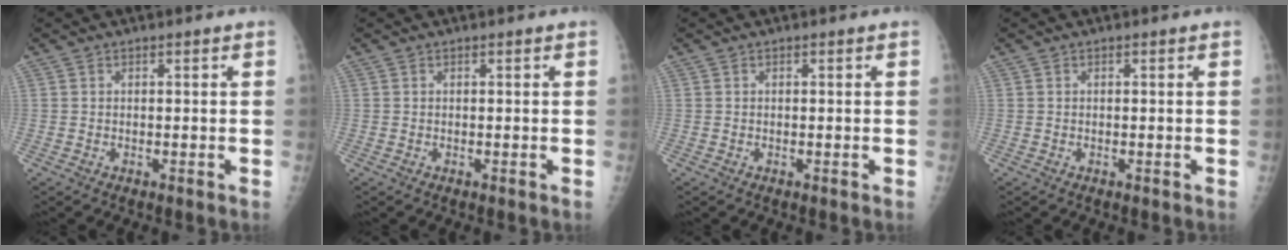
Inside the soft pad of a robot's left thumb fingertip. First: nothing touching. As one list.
[{"total": 0.0}, {"total": 0.0}, {"total": 0.0}]